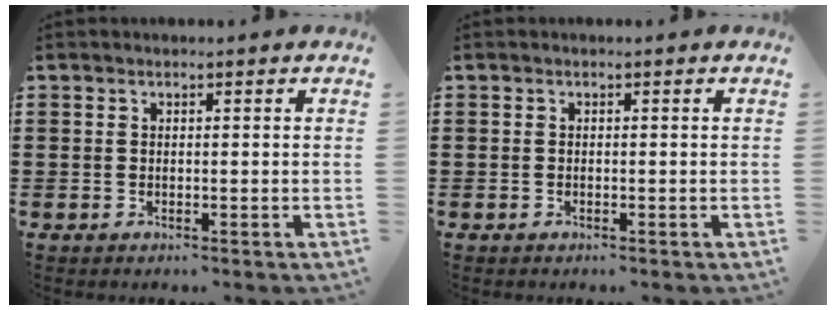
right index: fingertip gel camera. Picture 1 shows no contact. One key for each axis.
{"total": 0.0}